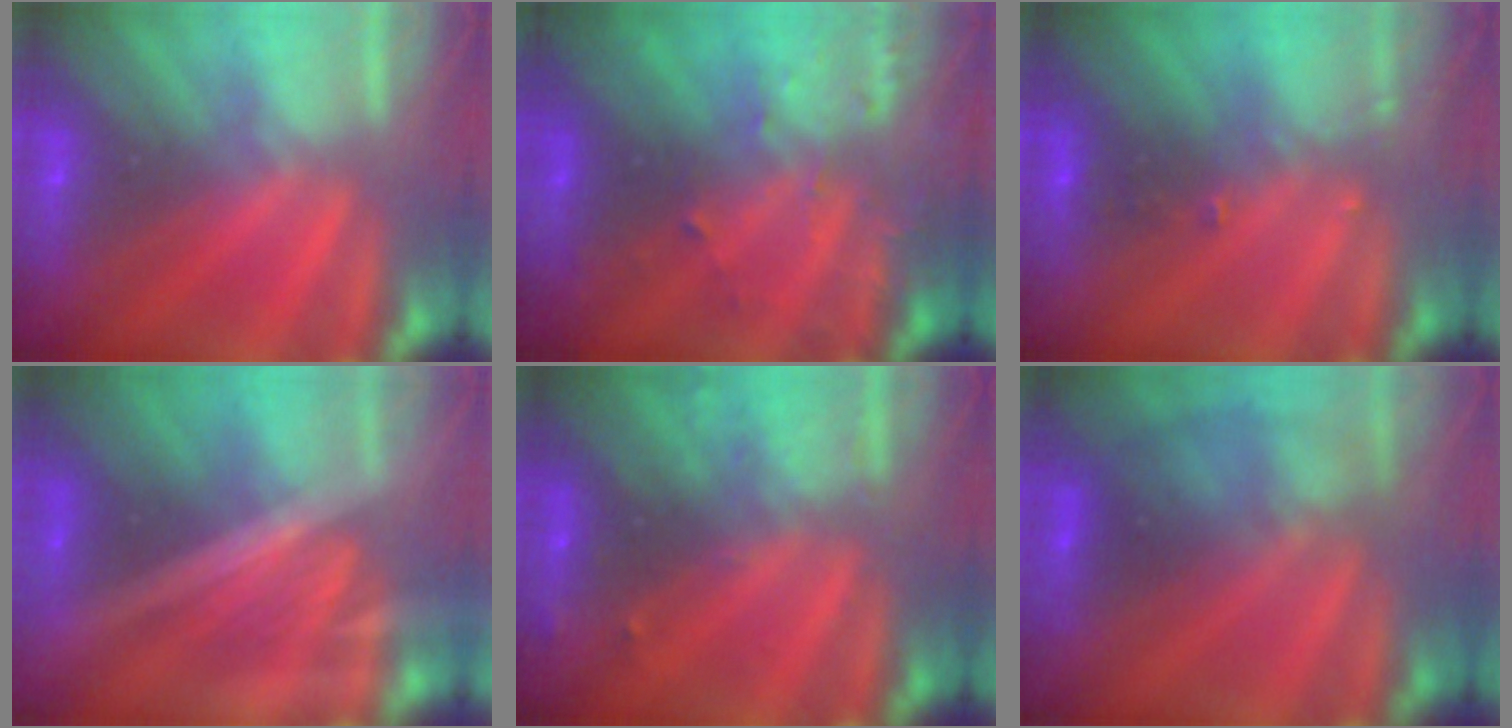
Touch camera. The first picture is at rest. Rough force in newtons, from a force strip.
{"total": 3.4}
{"total": 2.7}
{"total": 1.7}
{"total": 2.9}
{"total": 2.2}